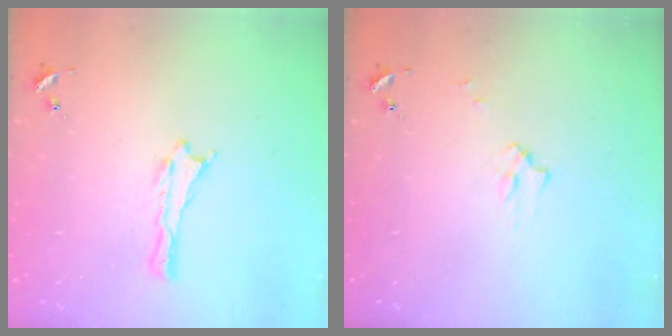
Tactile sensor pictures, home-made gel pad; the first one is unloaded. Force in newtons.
{"total": 2.2, "press": 2.2, "slide": 0.3}